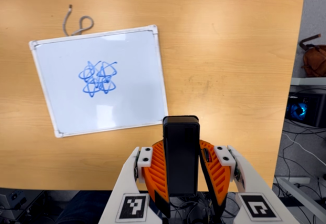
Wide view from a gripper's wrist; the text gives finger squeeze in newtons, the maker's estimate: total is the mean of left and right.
{"total": 6.0, "left": 5.1, "right": 6.9}